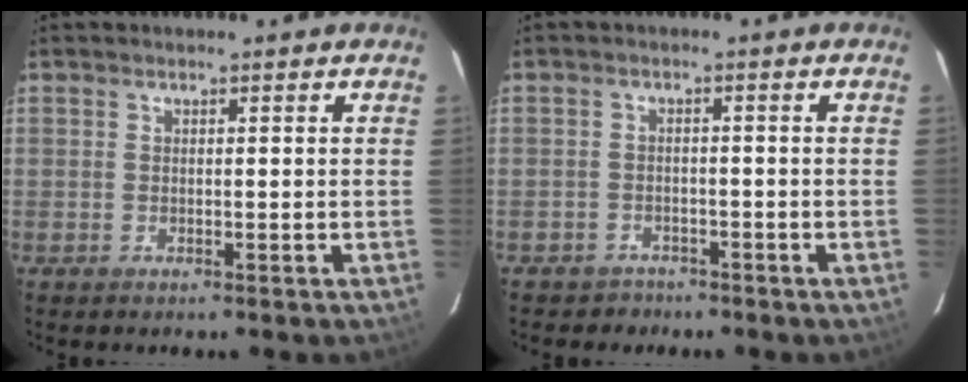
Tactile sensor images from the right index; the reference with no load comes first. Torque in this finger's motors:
{"motor_torque": [0.22, -0.12, 0.01, -0.01]}